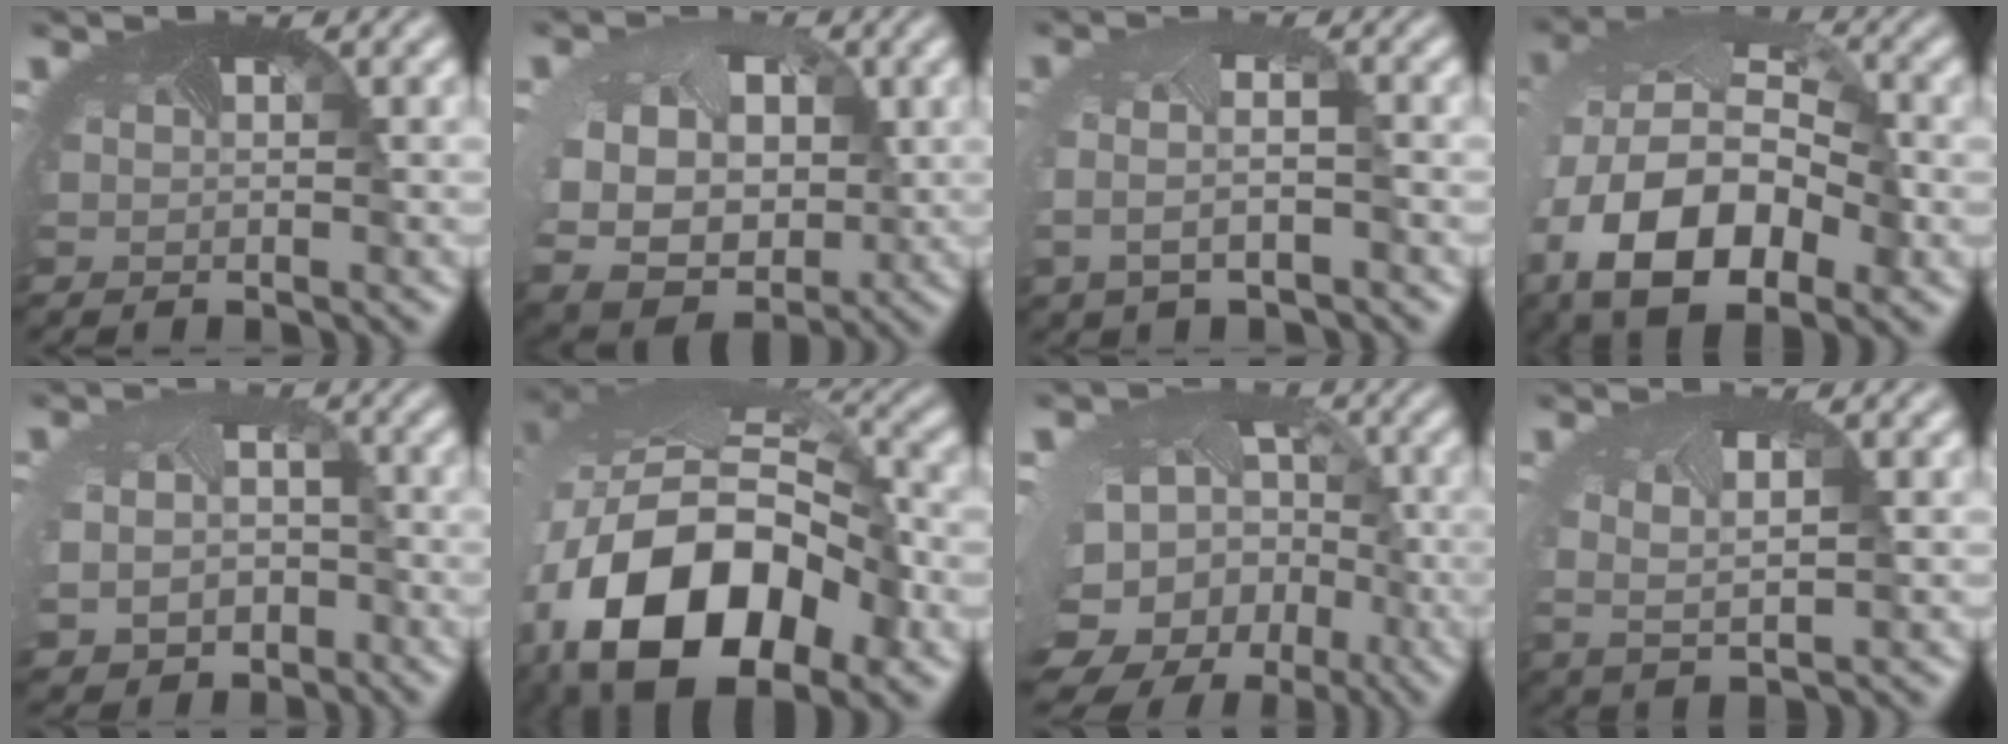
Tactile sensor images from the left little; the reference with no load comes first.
{"total": 10.2, "force": [0.3, 8.2, 6.2], "torque": [-0.126, -0.028, 0.015]}
{"total": 2.8, "force": [-0.7, 1.0, 2.5], "torque": [-0.080, -0.011, -0.014]}
{"total": 14.2, "force": [-4.4, 9.4, 9.7], "torque": [-0.215, -0.034, -0.069]}
{"total": 7.3, "force": [-2.7, 5.9, 3.4], "torque": [-0.081, -0.048, -0.034]}
{"total": 16.7, "force": [-5.4, 11.1, 11.3], "torque": [-0.242, -0.029, -0.084]}
{"total": 16.0, "force": [-7.3, 12.8, 6.1], "torque": [-0.151, -0.085, -0.085]}
{"total": 2.0, "force": [0.0, 0.7, 1.8], "torque": [-0.062, -0.013, -0.001]}